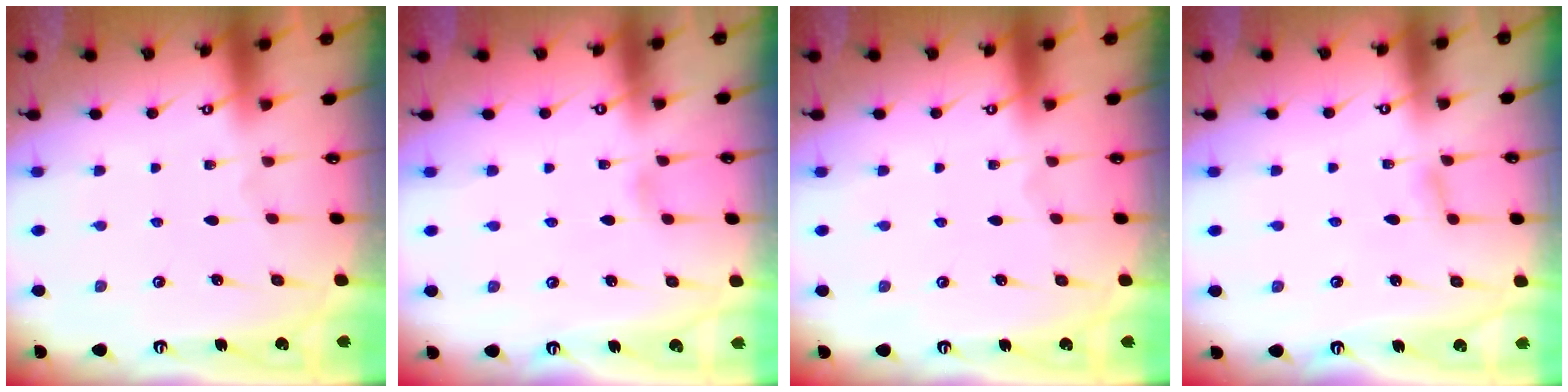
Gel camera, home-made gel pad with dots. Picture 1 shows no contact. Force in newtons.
{"total": 2.4, "press": 2.4, "slide": 0.3}
{"total": 0.0}
{"total": 3.7, "press": 3.6, "slide": 0.5}